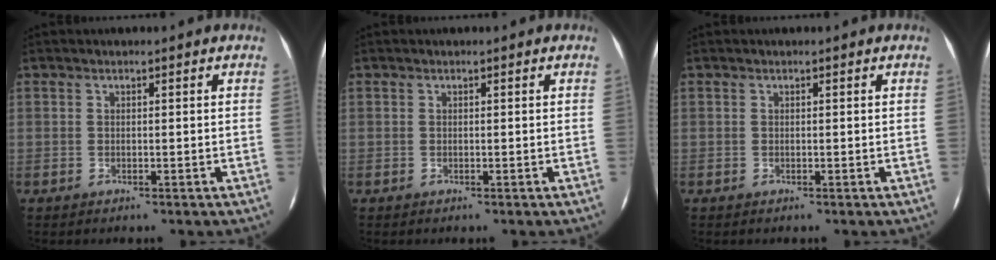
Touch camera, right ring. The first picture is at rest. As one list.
[{"total": 0.0}, {"total": 0.0}]